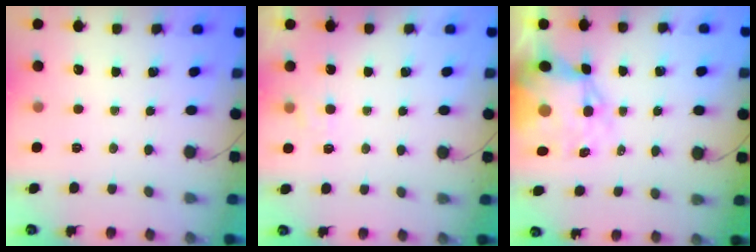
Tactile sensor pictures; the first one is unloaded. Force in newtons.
{"total": 2.1, "press": 1.6, "slide": 1.3}
{"total": 12.4, "press": 11.9, "slide": 3.3}